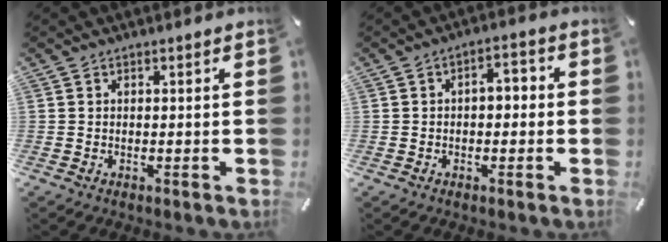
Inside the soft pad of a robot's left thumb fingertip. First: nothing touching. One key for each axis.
{"total": 3.9, "fx": -1.3, "fy": 2.4, "fz": 2.8, "tx": -0.043, "ty": 0.017, "tz": -0.030}